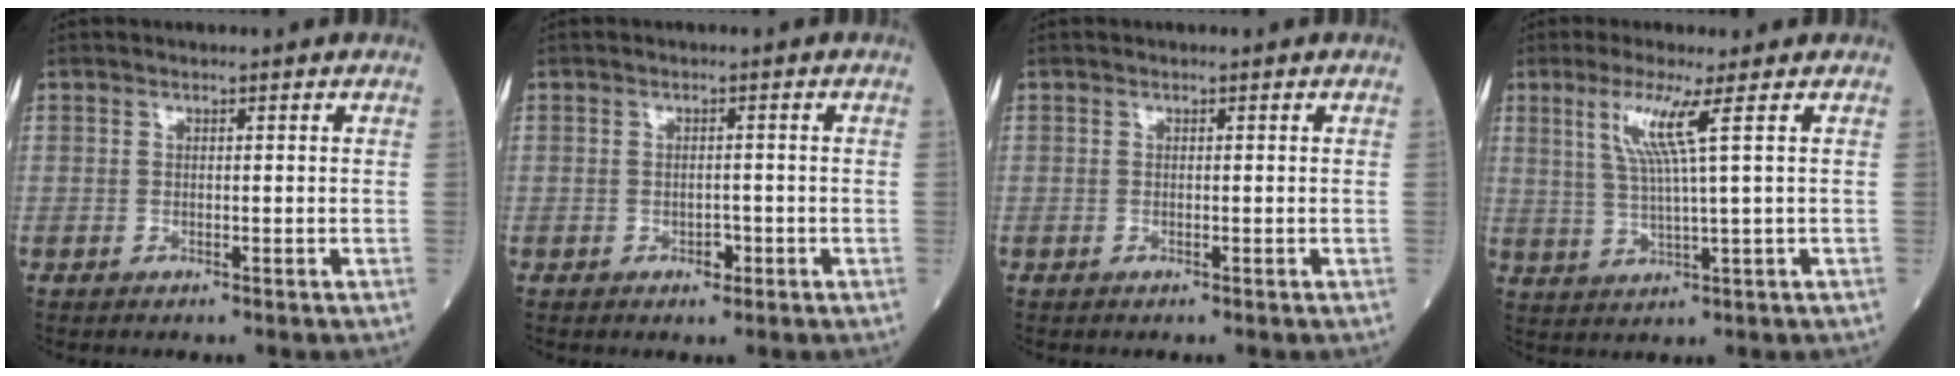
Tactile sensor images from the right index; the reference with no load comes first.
{"total": 1.6, "force": [-0.6, 1.0, 1.1], "torque": [-0.017, 0.001, -0.006]}
{"total": 0.0}
{"total": 6.2, "force": [2.5, -1.2, 5.6], "torque": [-0.114, -0.004, 0.054]}